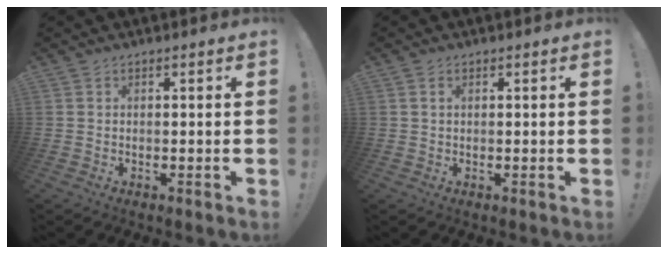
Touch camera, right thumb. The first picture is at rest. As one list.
[{"total": 1.1, "force": [0.4, 0.7, 0.7], "torque": [-0.011, 0.001, 0.007]}]